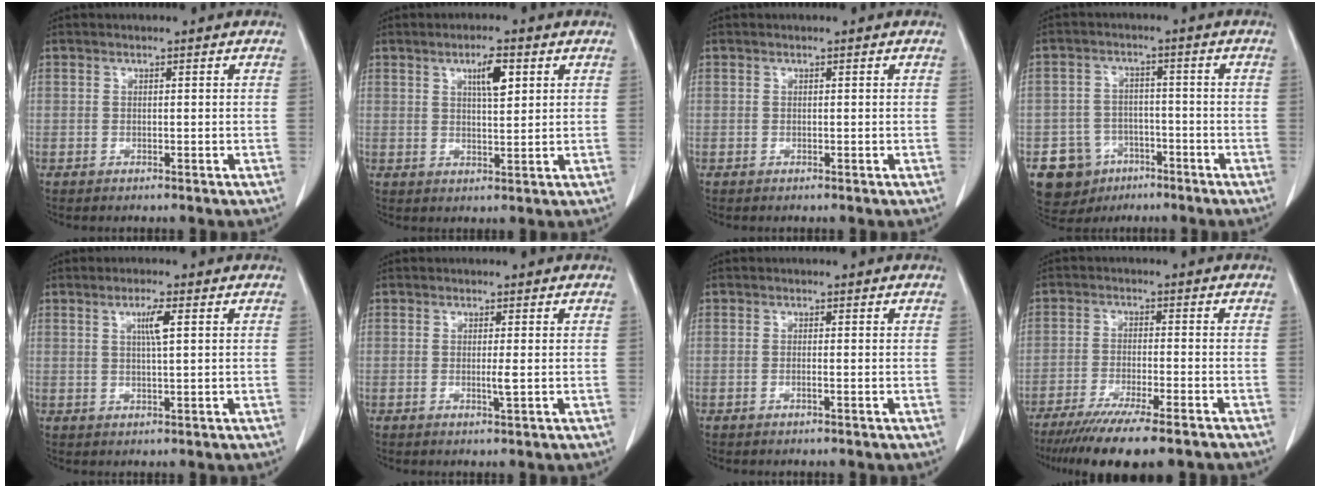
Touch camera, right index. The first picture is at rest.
{"total": 4.7, "force": [2.0, 1.0, 4.1], "torque": [-0.070, 0.000, 0.036]}
{"total": 0.0}
{"total": 8.2, "force": [-4.2, 6.9, 1.4], "torque": [-0.030, 0.011, -0.054]}
{"total": 3.2, "force": [1.1, 0.0, 3.0], "torque": [-0.054, 0.000, 0.018]}
{"total": 1.6, "force": [-0.1, -0.1, 1.6], "torque": [-0.030, -0.004, -0.003]}
{"total": 0.6, "force": [-0.3, 0.0, 0.6], "torque": [-0.013, 0.000, -0.005]}
{"total": 14.4, "force": [-11.5, 1.4, 8.5], "torque": [-0.127, -0.034, -0.178]}